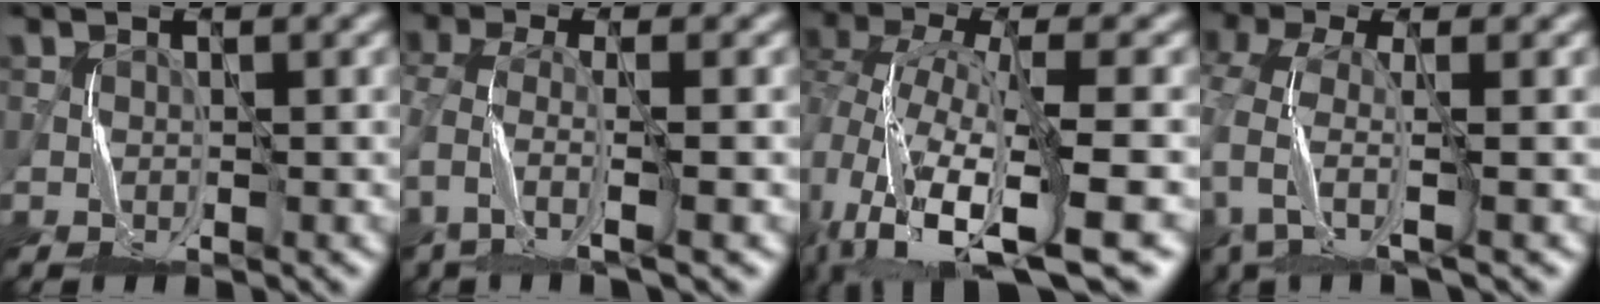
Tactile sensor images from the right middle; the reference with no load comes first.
{"total": 4.0, "force": [-2.1, 0.8, 3.3], "torque": [-0.081, -0.009, -0.049]}
{"total": 13.1, "force": [-6.3, 3.8, 10.9], "torque": [-0.220, -0.010, -0.099]}
{"total": 5.3, "force": [-2.1, 1.7, 4.6], "torque": [-0.109, -0.010, -0.053]}